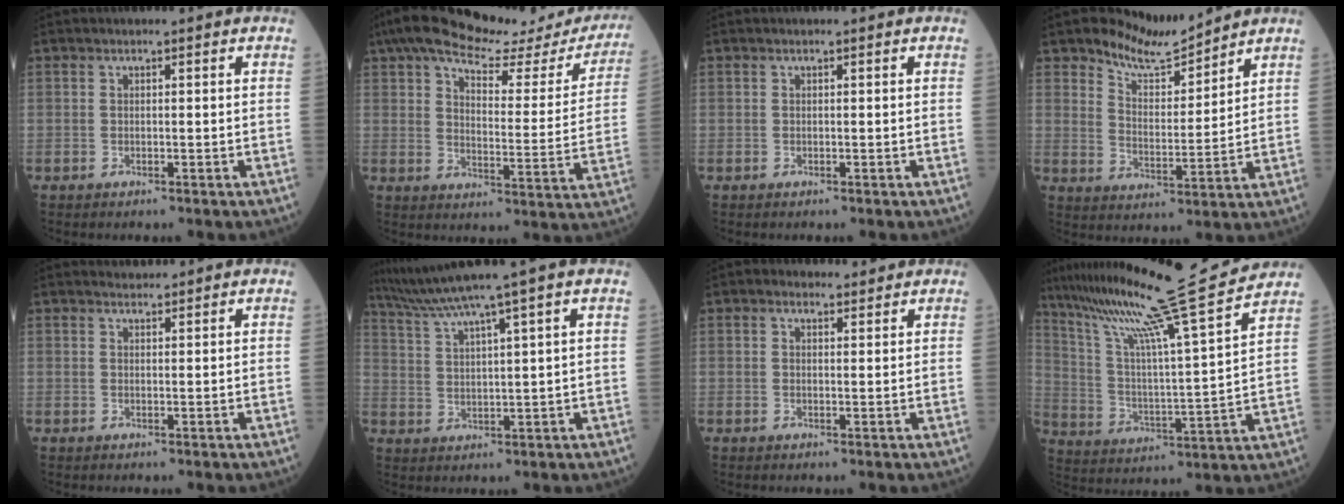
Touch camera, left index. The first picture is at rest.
{"total": 24.5, "force": [21.3, 5.6, 10.9], "torque": [-0.164, -0.018, 0.267]}
{"total": 0.0}
{"total": 6.6, "force": [6.4, 1.3, 0.8], "torque": [-0.019, -0.007, 0.123]}
{"total": 0.9, "force": [0.8, 0.1, -0.2], "torque": [-0.006, 0.002, 0.016]}
{"total": 8.5, "force": [6.8, -2.6, 4.4], "torque": [-0.080, 0.012, 0.125]}
{"total": 1.9, "force": [1.7, 0.9, 0.3], "torque": [-0.007, 0.009, 0.025]}
{"total": 20.5, "force": [17.5, -2.2, 10.5], "torque": [-0.186, -0.026, 0.277]}